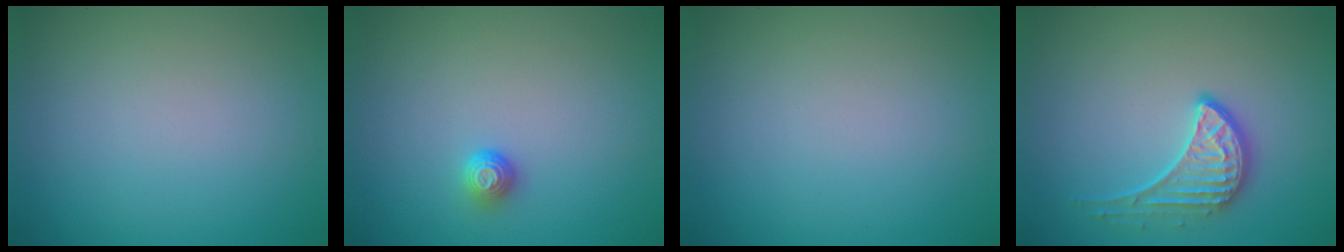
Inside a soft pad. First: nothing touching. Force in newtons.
{"total": 1.3, "press": 1.1, "slide": 0.7}
{"total": 0.0}
{"total": 2.7, "press": 2.2, "slide": 1.6}